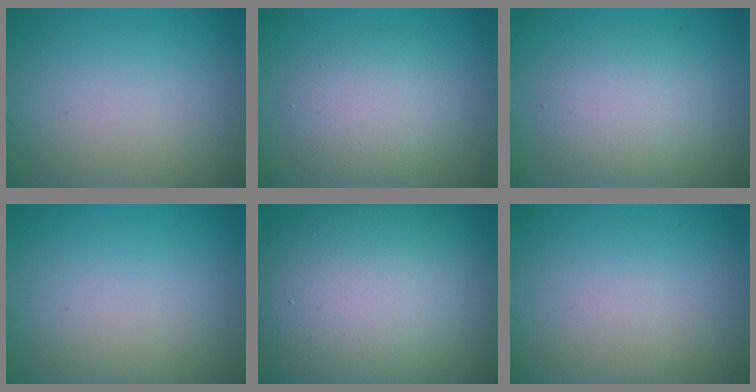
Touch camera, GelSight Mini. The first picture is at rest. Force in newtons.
{"total": 3.6, "press": 3.6, "slide": 0.4}
{"total": 3.7, "press": 3.7, "slide": 0.0}
{"total": 0.0}
{"total": 16.6, "press": 16.6, "slide": 0.5}
{"total": 0.0}